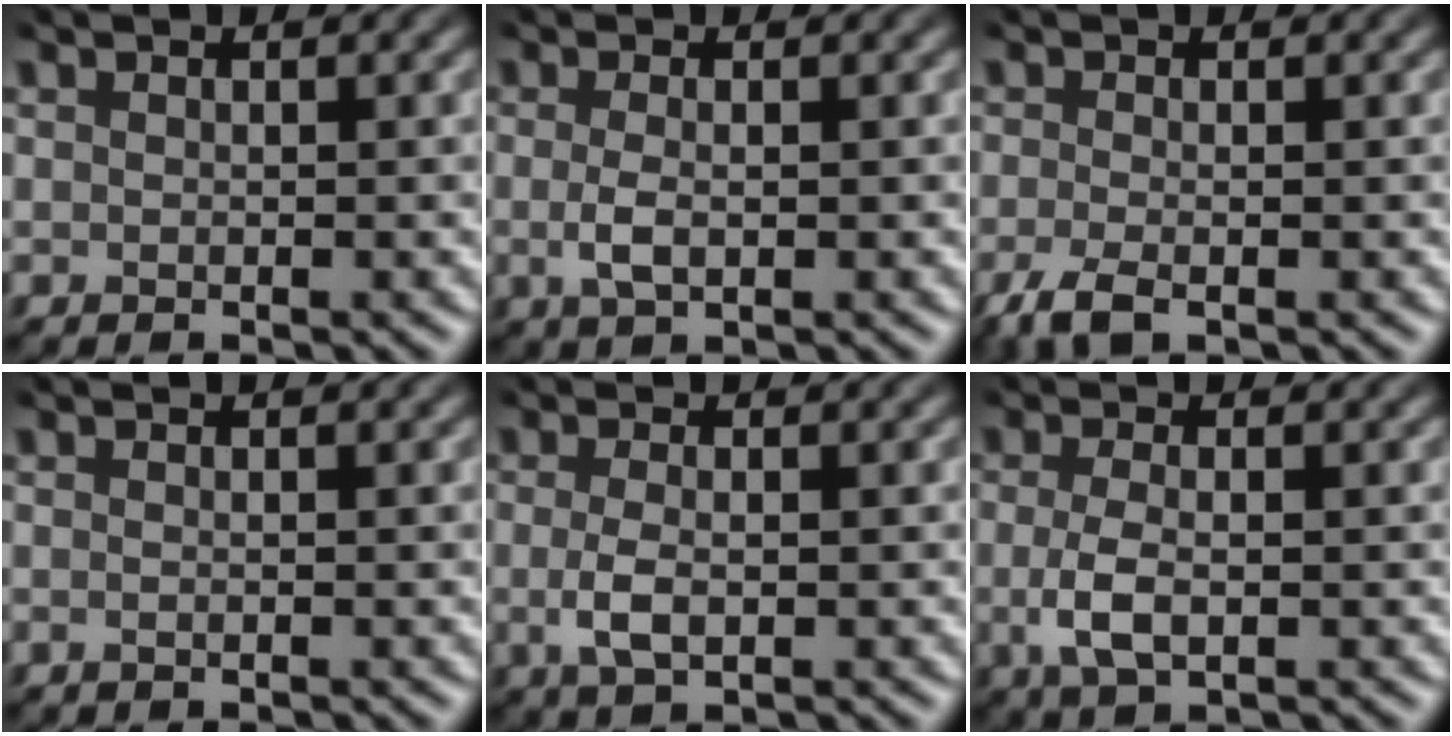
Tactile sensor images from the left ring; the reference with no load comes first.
{"total": 1.9, "force": [-0.7, 0.5, 1.7], "torque": [-0.037, -0.001, -0.006]}
{"total": 2.6, "force": [-1.4, 0.5, 2.2], "torque": [-0.055, -0.001, -0.019]}
{"total": 1.0, "force": [0.3, 0.4, 0.8], "torque": [-0.001, 0.000, -0.012]}
{"total": 2.2, "force": [-0.8, 0.5, 2.0], "torque": [-0.046, -0.002, -0.006]}
{"total": 2.8, "force": [-1.2, 0.7, 2.4], "torque": [-0.058, -0.002, -0.011]}